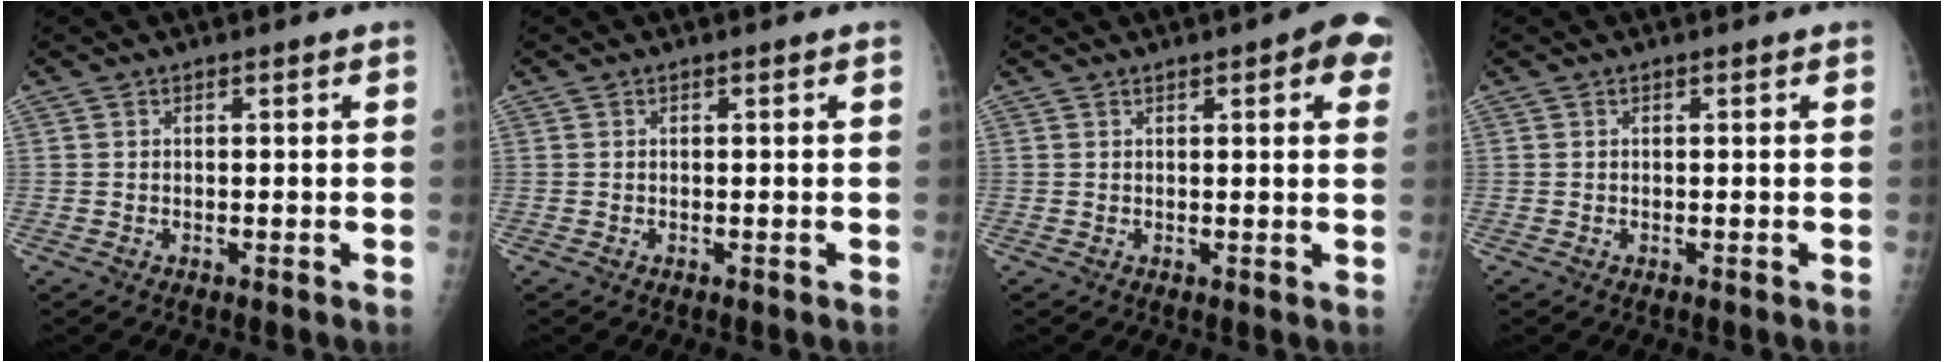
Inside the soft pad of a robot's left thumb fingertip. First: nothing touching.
{"total": 0.0}
{"total": 6.8, "force": [3.0, 1.9, 5.8], "torque": [-0.052, -0.002, 0.028]}
{"total": 0.0}